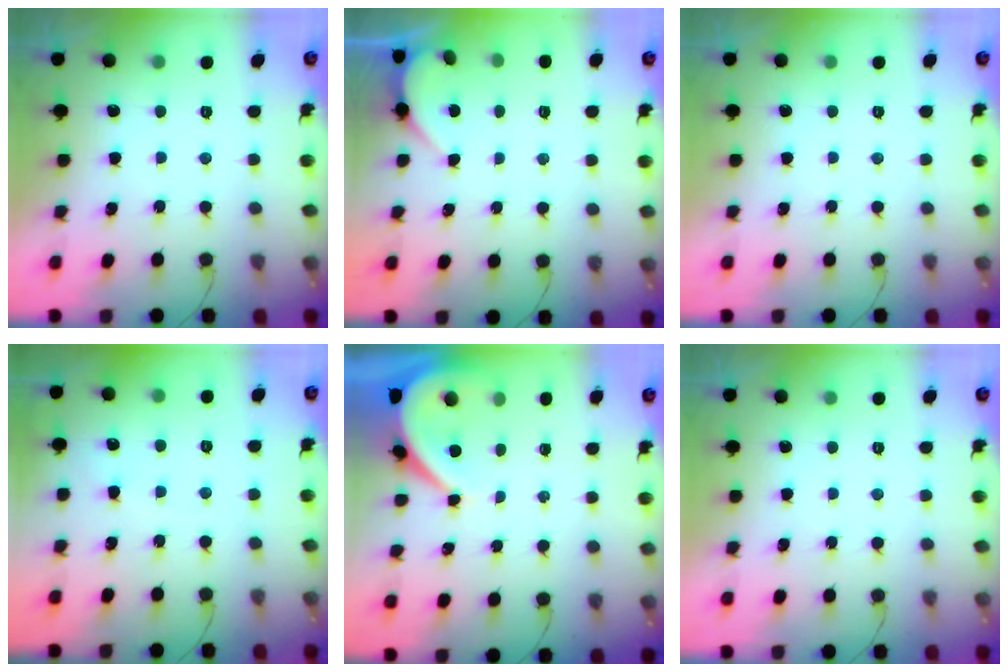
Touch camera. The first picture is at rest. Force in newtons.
{"total": 1.9, "press": 1.9, "slide": 0.1}
{"total": 0.0}
{"total": 2.9, "press": 2.9, "slide": 0.4}
{"total": 5.6, "press": 5.5, "slide": 0.6}
{"total": 0.0}